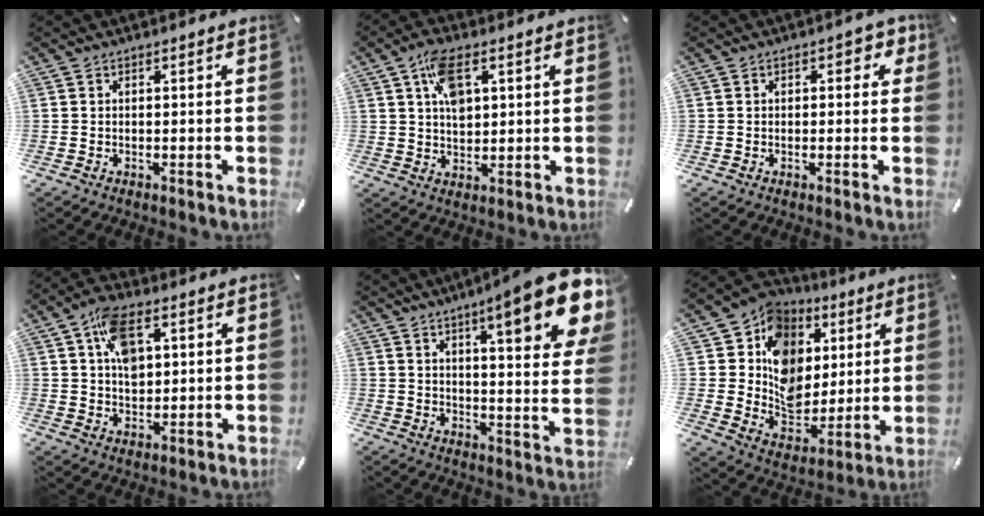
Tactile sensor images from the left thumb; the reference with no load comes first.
{"total": 7.9, "force": [2.9, 4.6, 5.8], "torque": [-0.098, 0.001, 0.049]}
{"total": 3.0, "force": [0.5, 2.0, 2.2], "torque": [-0.020, 0.002, 0.000]}
{"total": 9.9, "force": [3.3, 6.4, 6.8], "torque": [-0.109, 0.004, 0.060]}
{"total": 18.6, "force": [10.8, 4.0, 14.5], "torque": [-0.205, -0.068, 0.166]}
{"total": 13.9, "force": [3.1, 12.6, 5.1], "torque": [-0.076, -0.033, 0.065]}